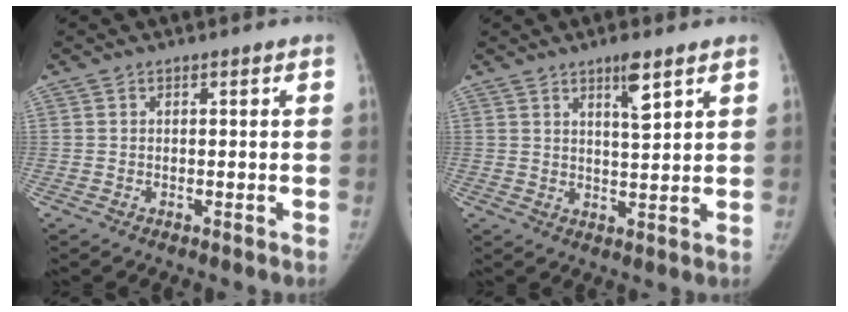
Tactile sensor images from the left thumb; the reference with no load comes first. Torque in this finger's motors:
{"motor_torque": [0.97, 0.32, 0.64, -0.43, 0.23]}